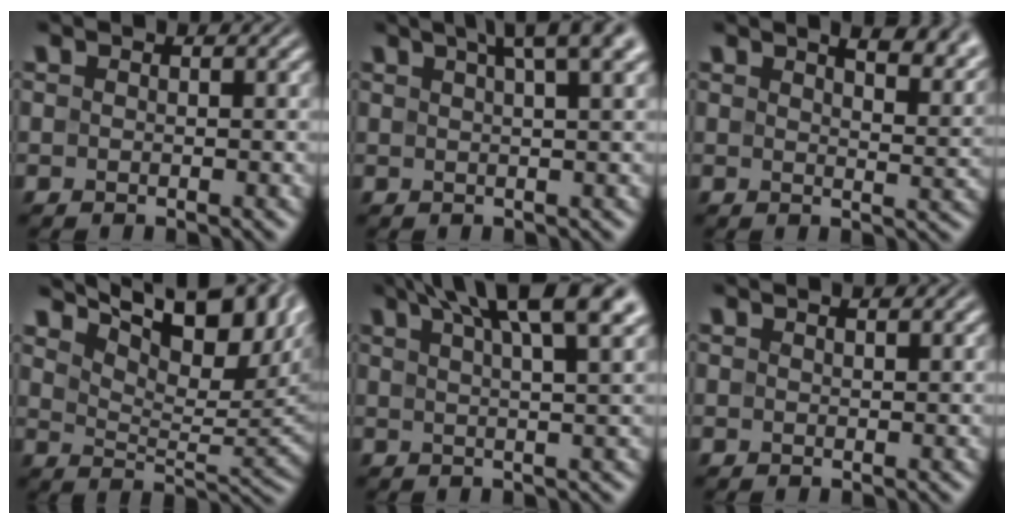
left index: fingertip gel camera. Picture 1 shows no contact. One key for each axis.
{"total": 5.6, "fx": 3.8, "fy": 1.3, "fz": 3.9, "tx": -0.032, "ty": 0.025, "tz": 0.038}
{"total": 7.1, "fx": 5.2, "fy": 2.6, "fz": 4.2, "tx": -0.017, "ty": 0.022, "tz": 0.042}
{"total": 11.0, "fx": 6.8, "fy": 4.1, "fz": 7.6, "tx": -0.116, "ty": 0.016, "tz": 0.111}
{"total": 9.0, "fx": 5.9, "fy": 1.9, "fz": 6.5, "tx": -0.059, "ty": 0.036, "tz": 0.063}
{"total": 1.3, "fx": 1.2, "fy": 0.3, "fz": 0.3, "tx": -0.001, "ty": -0.001, "tz": 0.011}